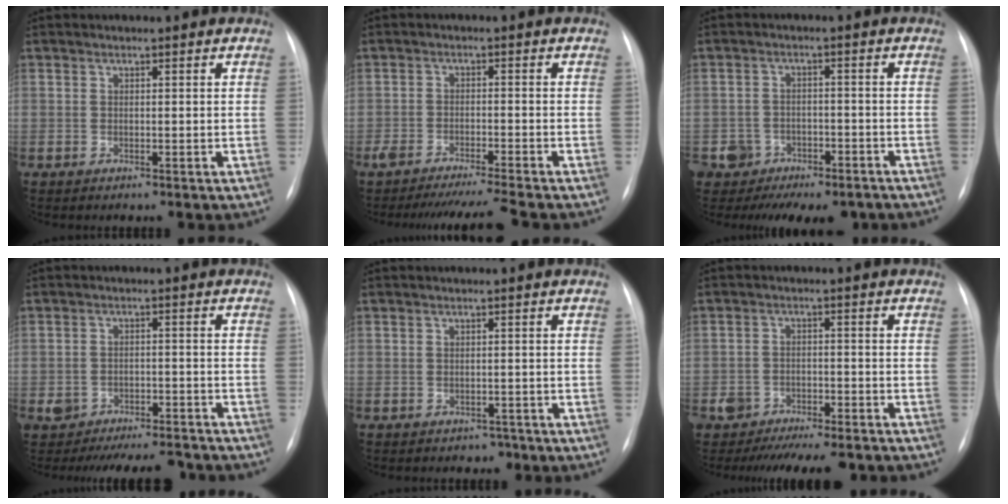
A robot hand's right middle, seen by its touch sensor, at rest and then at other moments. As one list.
[{"total": 7.9, "force": [-7.2, -1.3, 2.9], "torque": [-0.035, -0.013, -0.116]}, {"total": 8.5, "force": [-6.3, 5.5, 1.6], "torque": [-0.014, 0.030, -0.083]}, {"total": 10.1, "force": [-9.1, 3.4, 2.8], "torque": [-0.026, 0.018, -0.115]}, {"total": 1.6, "force": [-1.1, 1.2, 0.0], "torque": [0.001, 0.005, -0.015]}, {"total": 10.4, "force": [-9.0, 3.4, 3.8], "torque": [-0.042, 0.012, -0.120]}]